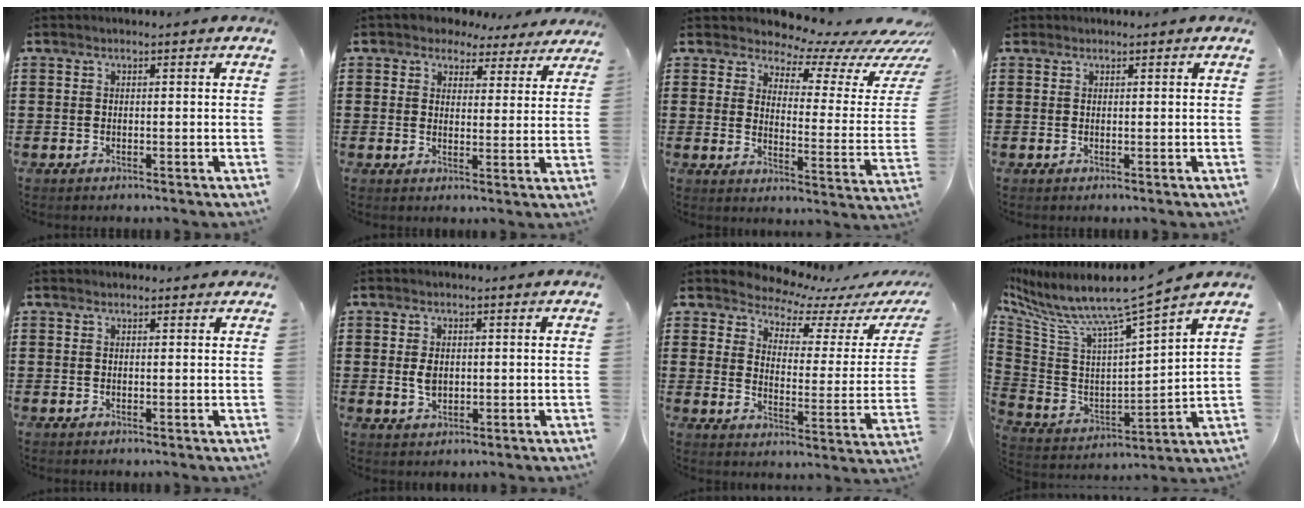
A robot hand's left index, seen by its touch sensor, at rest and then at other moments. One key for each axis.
{"total": 4.1, "fx": 3.5, "fy": 2.1, "fz": 0.4, "tx": -0.022, "ty": -0.013, "tz": 0.059}
{"total": 5.8, "fx": 5.1, "fy": 2.1, "fz": 1.7, "tx": -0.041, "ty": -0.050, "tz": 0.082}
{"total": 0.5, "fx": 0.4, "fy": 0.3, "fz": 0.0, "tx": -0.003, "ty": 0.002, "tz": 0.008}
{"total": 0.8, "fx": 0.7, "fy": 0.4, "fz": 0.1, "tx": -0.005, "ty": 0.003, "tz": 0.014}
{"total": 2.9, "fx": 0.3, "fy": 1.9, "fz": 2.2, "tx": -0.045, "ty": 0.006, "tz": 0.006}
{"total": 5.0, "fx": 4.9, "fy": 0.7, "fz": 0.5, "tx": -0.037, "ty": -0.043, "tz": 0.080}
{"total": 8.0, "fx": 6.5, "fy": -0.1, "fz": 4.7, "tx": -0.120, "ty": -0.060, "tz": 0.096}